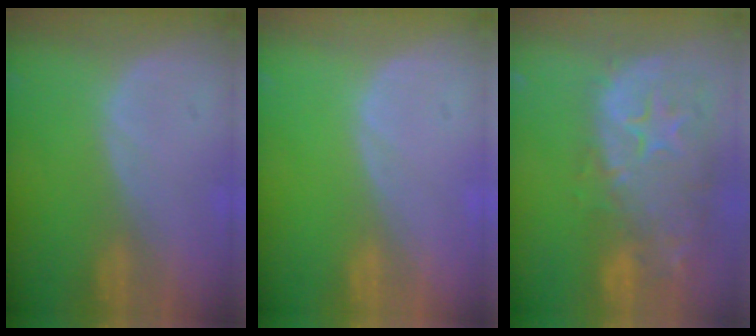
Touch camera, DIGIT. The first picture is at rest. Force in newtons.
{"total": 0.0}
{"total": 14.5, "press": 11.7, "slide": 8.5}